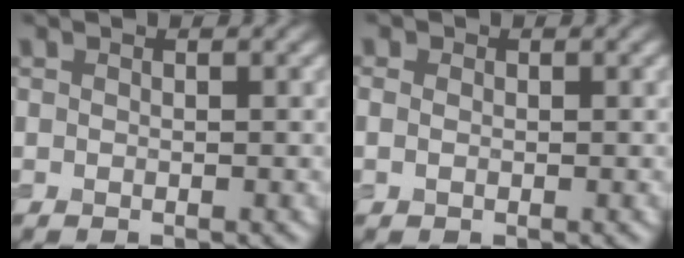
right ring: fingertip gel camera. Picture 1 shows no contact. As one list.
[{"total": 1.5, "force": [0.2, 1.3, 0.8], "torque": [-0.015, 0.005, -0.003]}]